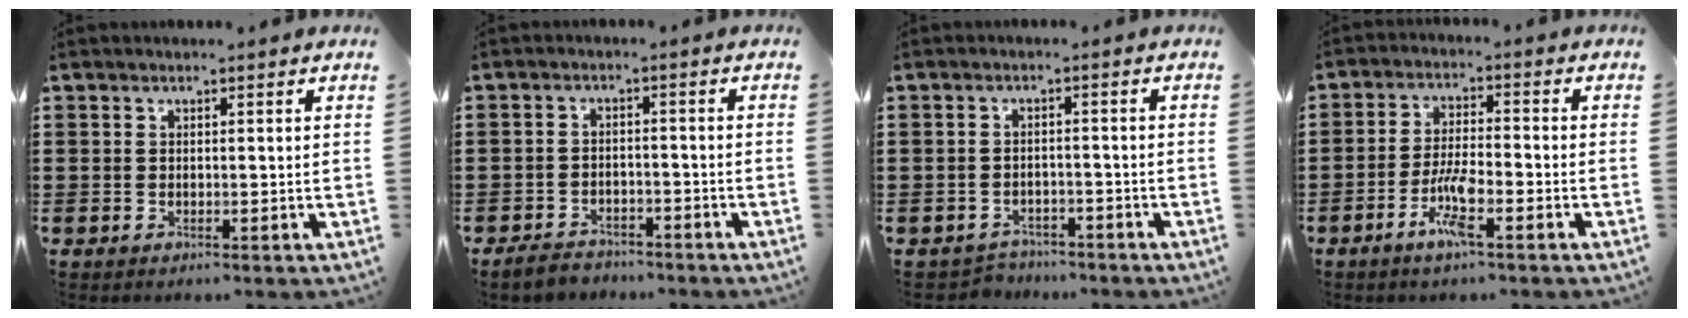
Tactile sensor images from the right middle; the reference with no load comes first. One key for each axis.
{"total": 3.1, "fx": -2.9, "fy": 1.0, "fz": 0.2, "tx": -0.008, "ty": 0.005, "tz": -0.062}
{"total": 2.5, "fx": -2.4, "fy": 0.7, "fz": -0.3, "tx": -0.004, "ty": 0.002, "tz": -0.055}
{"total": 6.2, "fx": -3.0, "fy": 1.4, "fz": 5.3, "tx": -0.113, "ty": -0.007, "tz": -0.057}